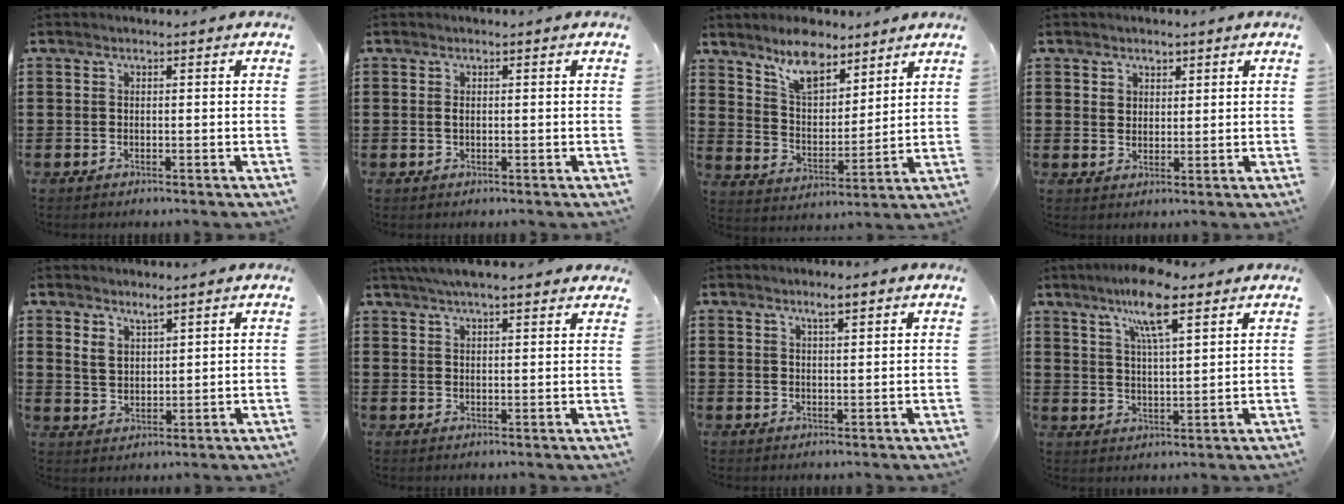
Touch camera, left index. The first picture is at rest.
{"total": 0.8, "force": [0.0, 0.4, 0.7], "torque": [-0.016, 0.002, 0.000]}
{"total": 8.4, "force": [7.1, 2.9, 3.5], "torque": [-0.079, -0.018, 0.130]}
{"total": 2.6, "force": [1.7, 1.9, 0.1], "torque": [-0.001, 0.005, 0.030]}
{"total": 3.4, "force": [2.8, 1.5, 1.3], "torque": [-0.032, 0.001, 0.052]}
{"total": 5.1, "force": [4.4, 0.6, 2.4], "torque": [-0.057, -0.001, 0.082]}
{"total": 2.6, "force": [1.8, 0.3, 1.8], "torque": [-0.038, 0.003, 0.031]}
{"total": 9.6, "force": [6.3, 1.7, 7.1], "torque": [-0.136, -0.004, 0.106]}